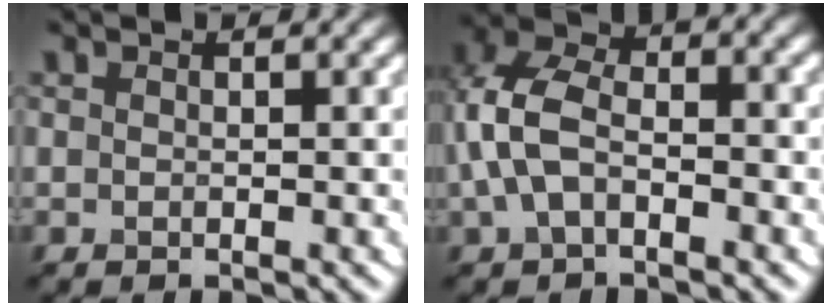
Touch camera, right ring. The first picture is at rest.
{"total": 6.3, "force": [-0.7, 3.8, 5.0], "torque": [-0.119, 0.018, -0.025]}